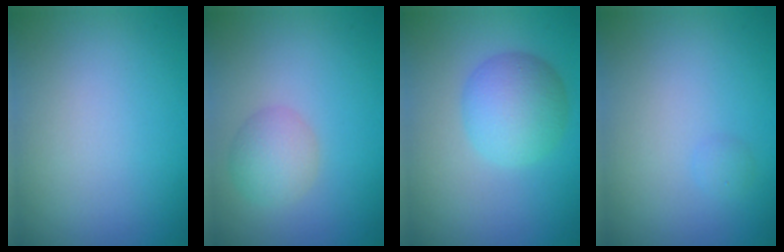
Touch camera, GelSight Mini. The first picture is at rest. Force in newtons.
{"total": 2.5, "press": 2.5, "slide": 0.1}
{"total": 4.7, "press": 4.7, "slide": 0.2}
{"total": 0.6, "press": 0.6, "slide": 0.1}